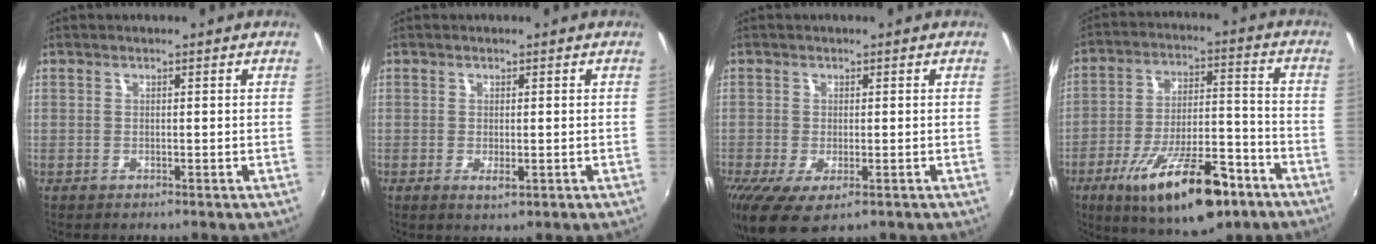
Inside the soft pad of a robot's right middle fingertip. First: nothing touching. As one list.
[{"total": 1.9, "force": [-0.4, 0.6, 1.7], "torque": [-0.031, -0.006, -0.004]}, {"total": 6.7, "force": [-3.2, 2.6, 5.3], "torque": [-0.106, -0.031, -0.048]}, {"total": 19.8, "force": [-11.7, 6.3, 14.6], "torque": [-0.249, -0.018, -0.176]}]